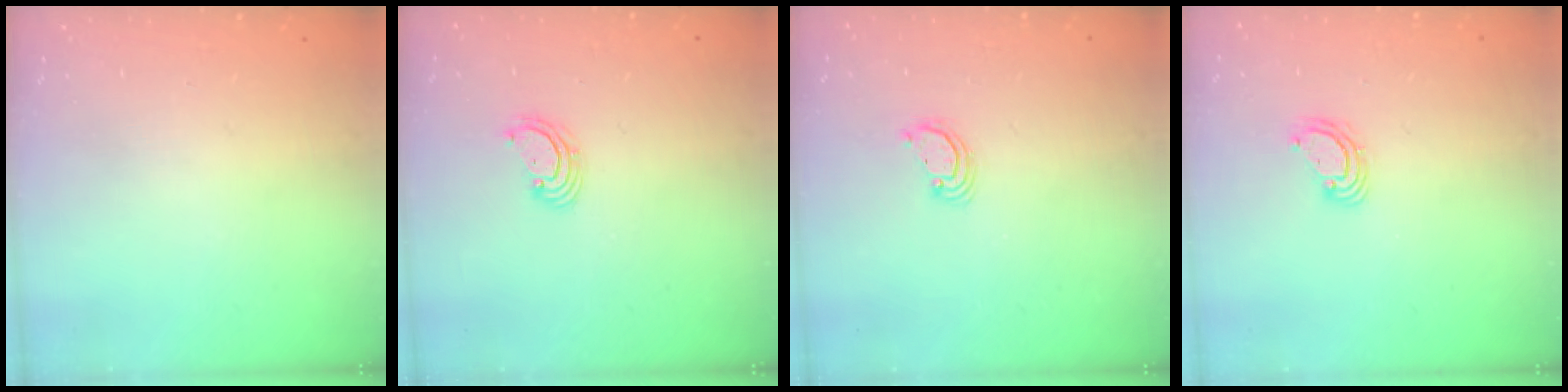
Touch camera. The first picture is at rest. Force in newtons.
{"total": 2.6, "press": 2.6, "slide": 0.2}
{"total": 2.6, "press": 2.6, "slide": 0.2}
{"total": 3.9, "press": 3.9, "slide": 0.1}